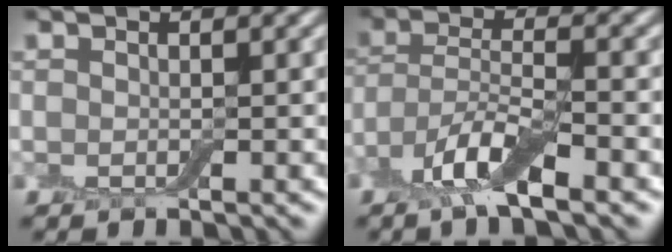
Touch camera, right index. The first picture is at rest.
{"total": 5.0, "force": [-3.0, 1.2, 3.8], "torque": [-0.076, -0.001, -0.067]}